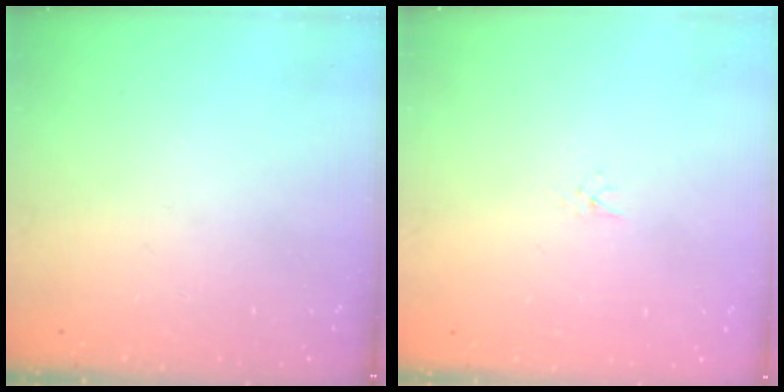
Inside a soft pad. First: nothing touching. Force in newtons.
{"total": 1.6, "press": 1.6, "slide": 0.2}